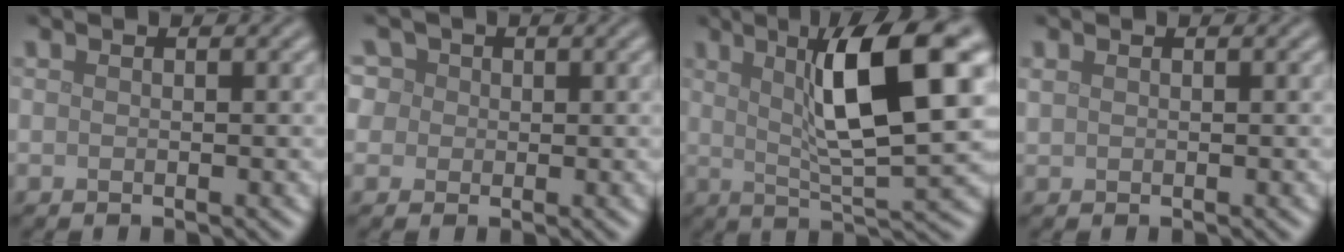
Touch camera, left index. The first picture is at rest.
{"total": 5.9, "force": [2.7, 4.6, 2.6], "torque": [-0.044, 0.026, 0.015]}
{"total": 10.3, "force": [3.1, 2.0, 9.6], "torque": [-0.139, 0.002, 0.053]}
{"total": 0.5, "force": [0.4, 0.3, 0.2], "torque": [-0.006, 0.001, 0.010]}